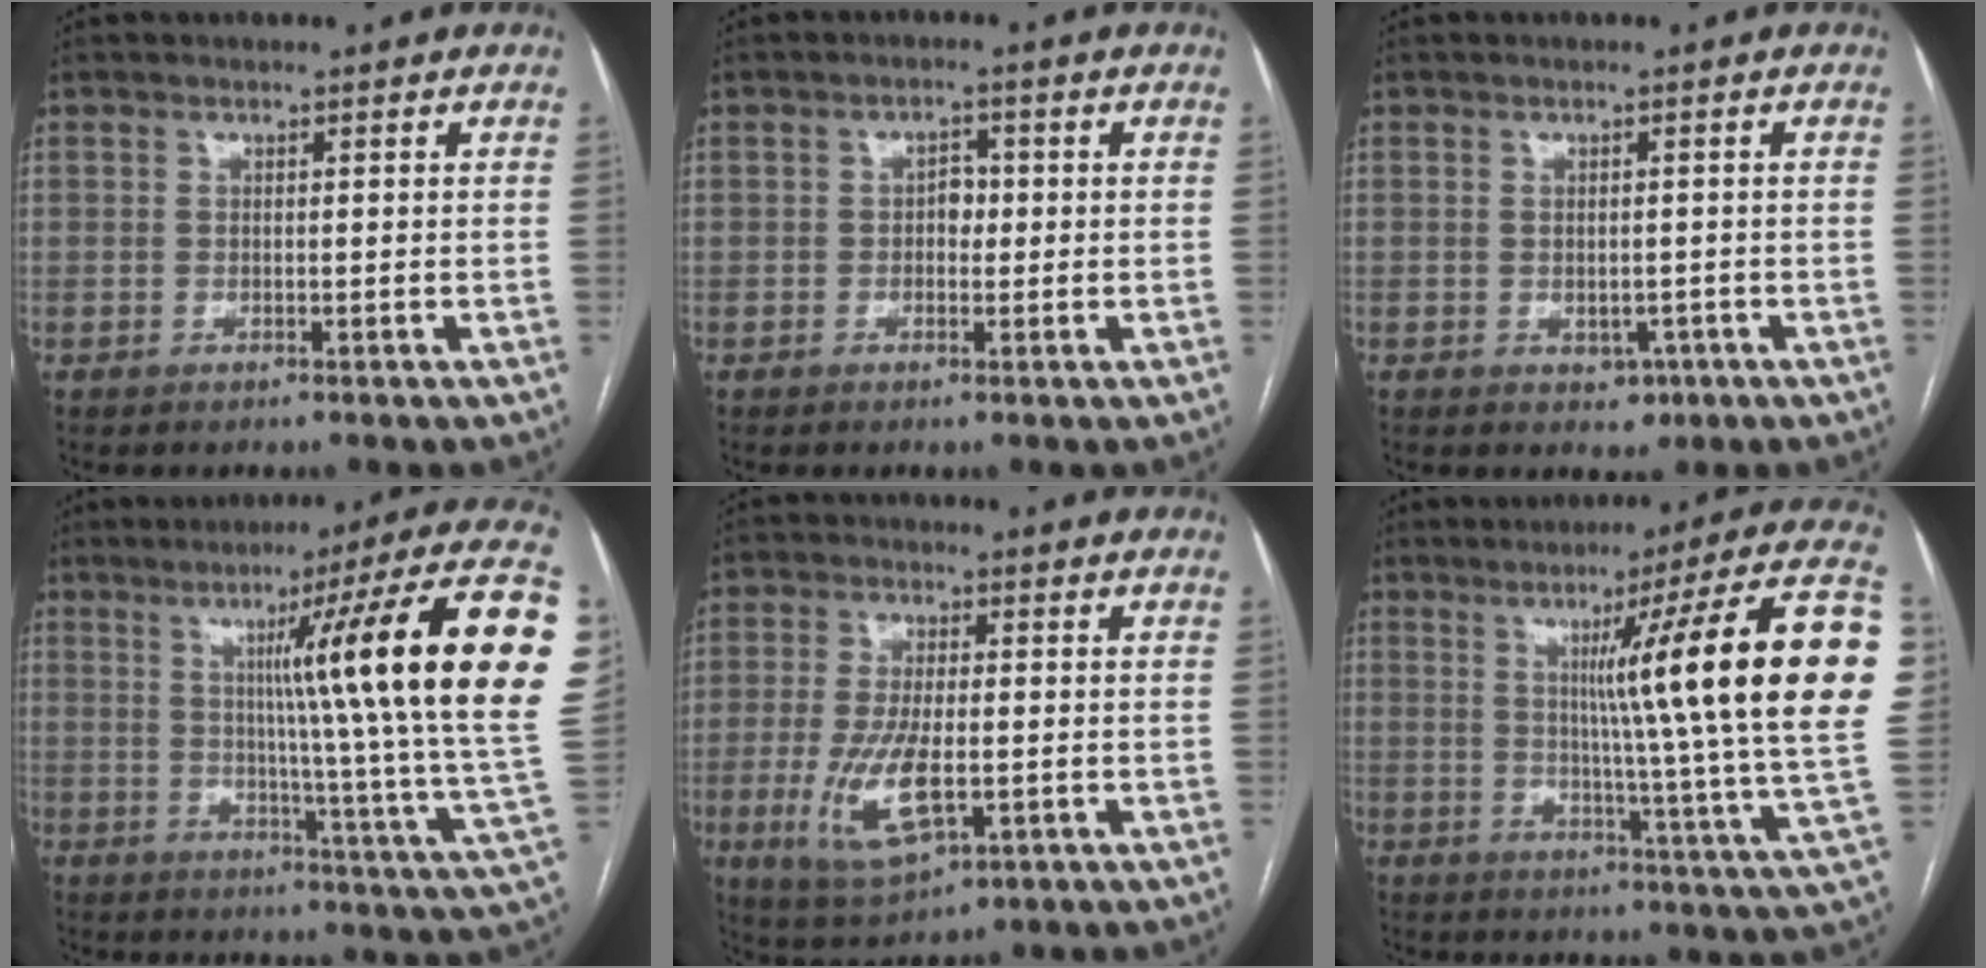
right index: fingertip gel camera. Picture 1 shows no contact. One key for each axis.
{"total": 2.0, "fx": -0.1, "fy": 1.4, "fz": 1.4, "tx": -0.019, "ty": 0.007, "tz": -0.002}
{"total": 2.3, "fx": -1.0, "fy": 1.6, "fz": 1.3, "tx": -0.011, "ty": 0.001, "tz": -0.004}
{"total": 25.7, "fx": 6.8, "fy": -0.9, "fz": 24.8, "tx": -0.253, "ty": 0.019, "tz": 0.085}
{"total": 9.7, "fx": -2.3, "fy": 3.4, "fz": 8.8, "tx": -0.187, "ty": -0.013, "tz": -0.034}
{"total": 24.3, "fx": 5.1, "fy": -1.6, "fz": 23.7, "tx": -0.256, "ty": 0.014, "tz": 0.058}